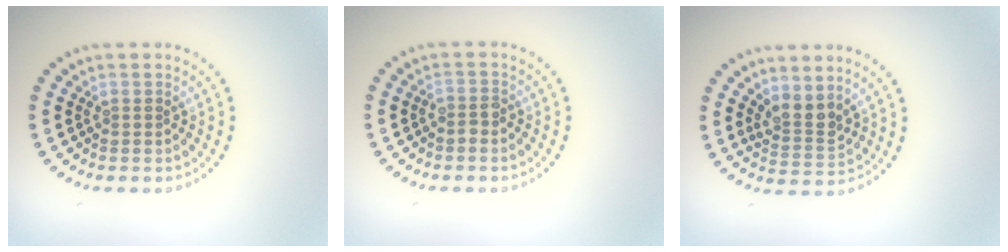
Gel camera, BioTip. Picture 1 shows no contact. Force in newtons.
{"total": 1.1, "press": 0.9, "slide": 0.6}
{"total": 2.5, "press": 1.9, "slide": 1.6}